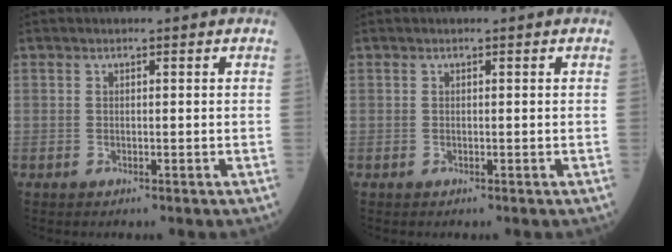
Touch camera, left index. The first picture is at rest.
{"total": 0.0}